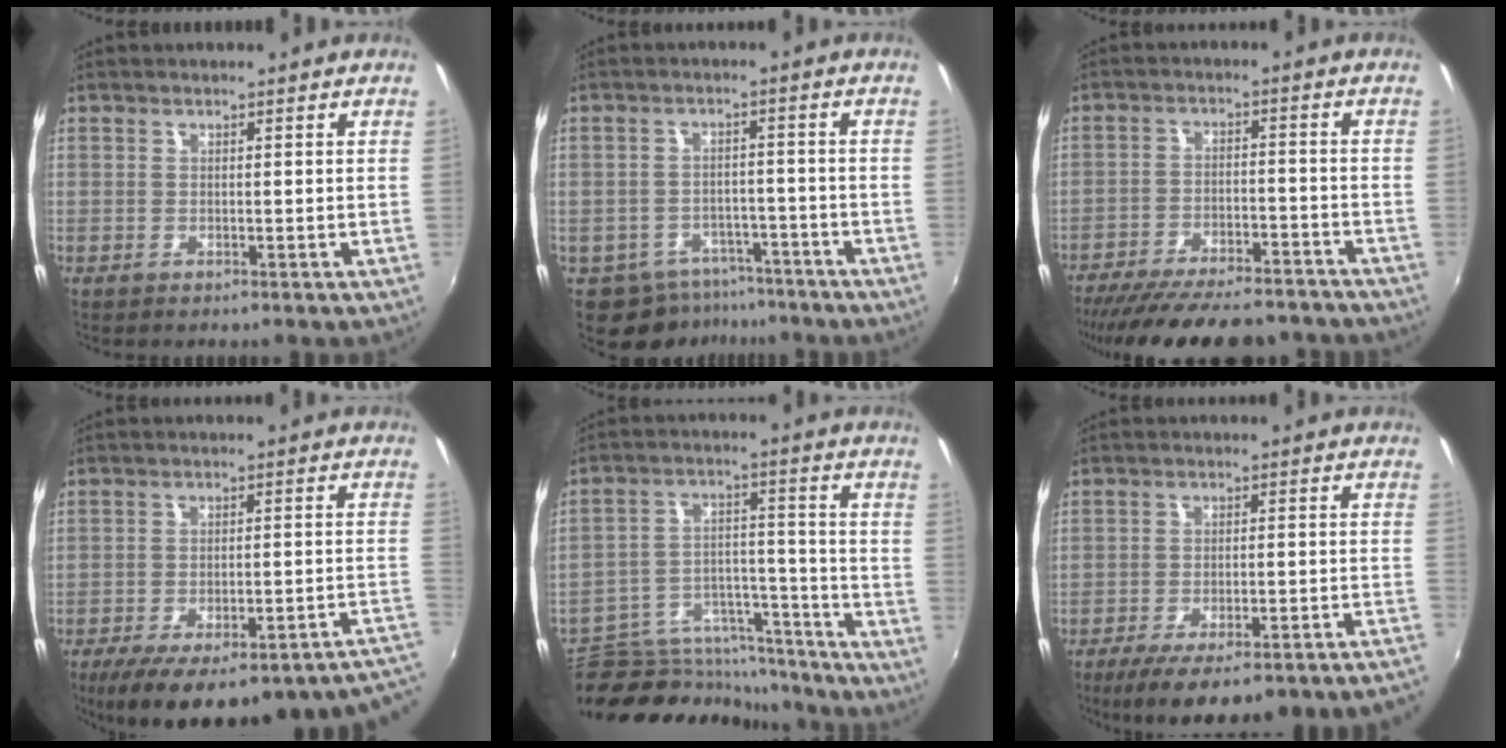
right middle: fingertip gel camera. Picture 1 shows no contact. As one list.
[{"total": 7.9, "force": [-5.8, 5.0, 1.7], "torque": [-0.039, 0.010, -0.072]}, {"total": 21.1, "force": [-18.2, 5.6, 9.0], "torque": [-0.178, -0.018, -0.252]}, {"total": 20.0, "force": [-13.9, 4.5, 13.7], "torque": [-0.174, -0.029, -0.178]}, {"total": 17.9, "force": [-15.6, 7.2, 5.1], "torque": [-0.095, 0.041, -0.224]}, {"total": 16.3, "force": [-14.1, 0.2, 8.3], "torque": [-0.126, -0.028, -0.191]}]